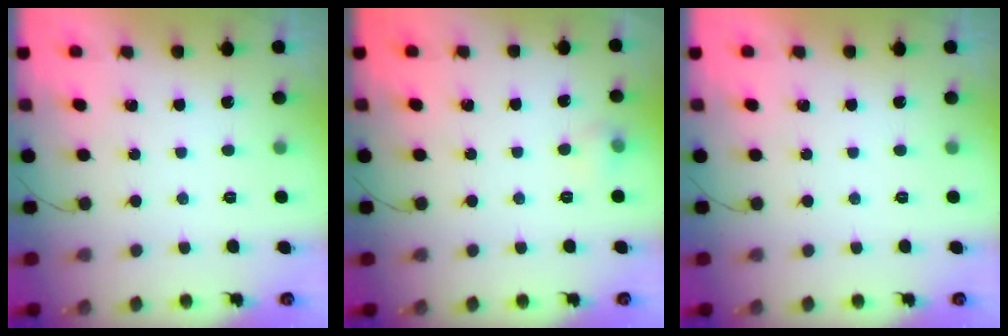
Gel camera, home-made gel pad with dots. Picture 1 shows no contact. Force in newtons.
{"total": 4.9, "press": 4.6, "slide": 1.6}
{"total": 0.0}